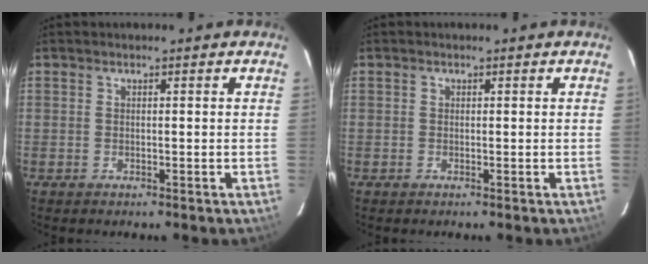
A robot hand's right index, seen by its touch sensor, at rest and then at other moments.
{"total": 0.5, "force": [0.0, 0.5, 0.1], "torque": [0.000, 0.003, -0.001]}